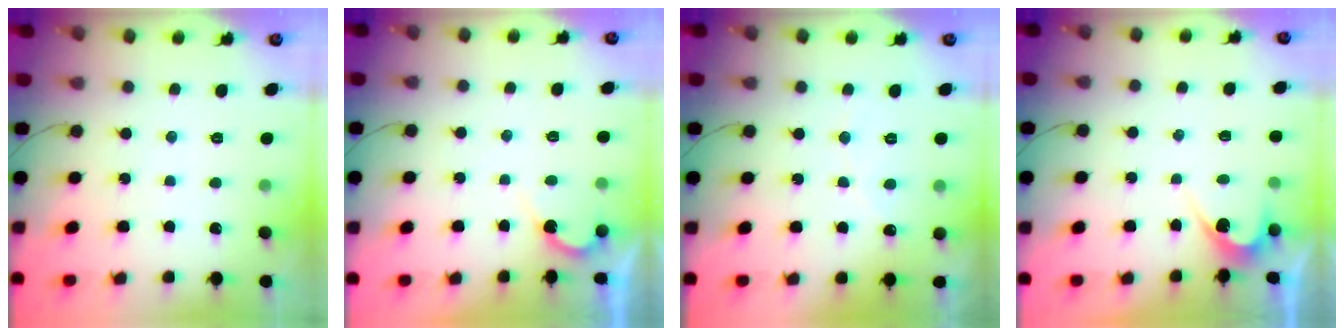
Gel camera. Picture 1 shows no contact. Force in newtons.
{"total": 3.1, "press": 3.1, "slide": 0.2}
{"total": 2.8, "press": 2.8, "slide": 0.1}
{"total": 3.6, "press": 3.6, "slide": 0.3}